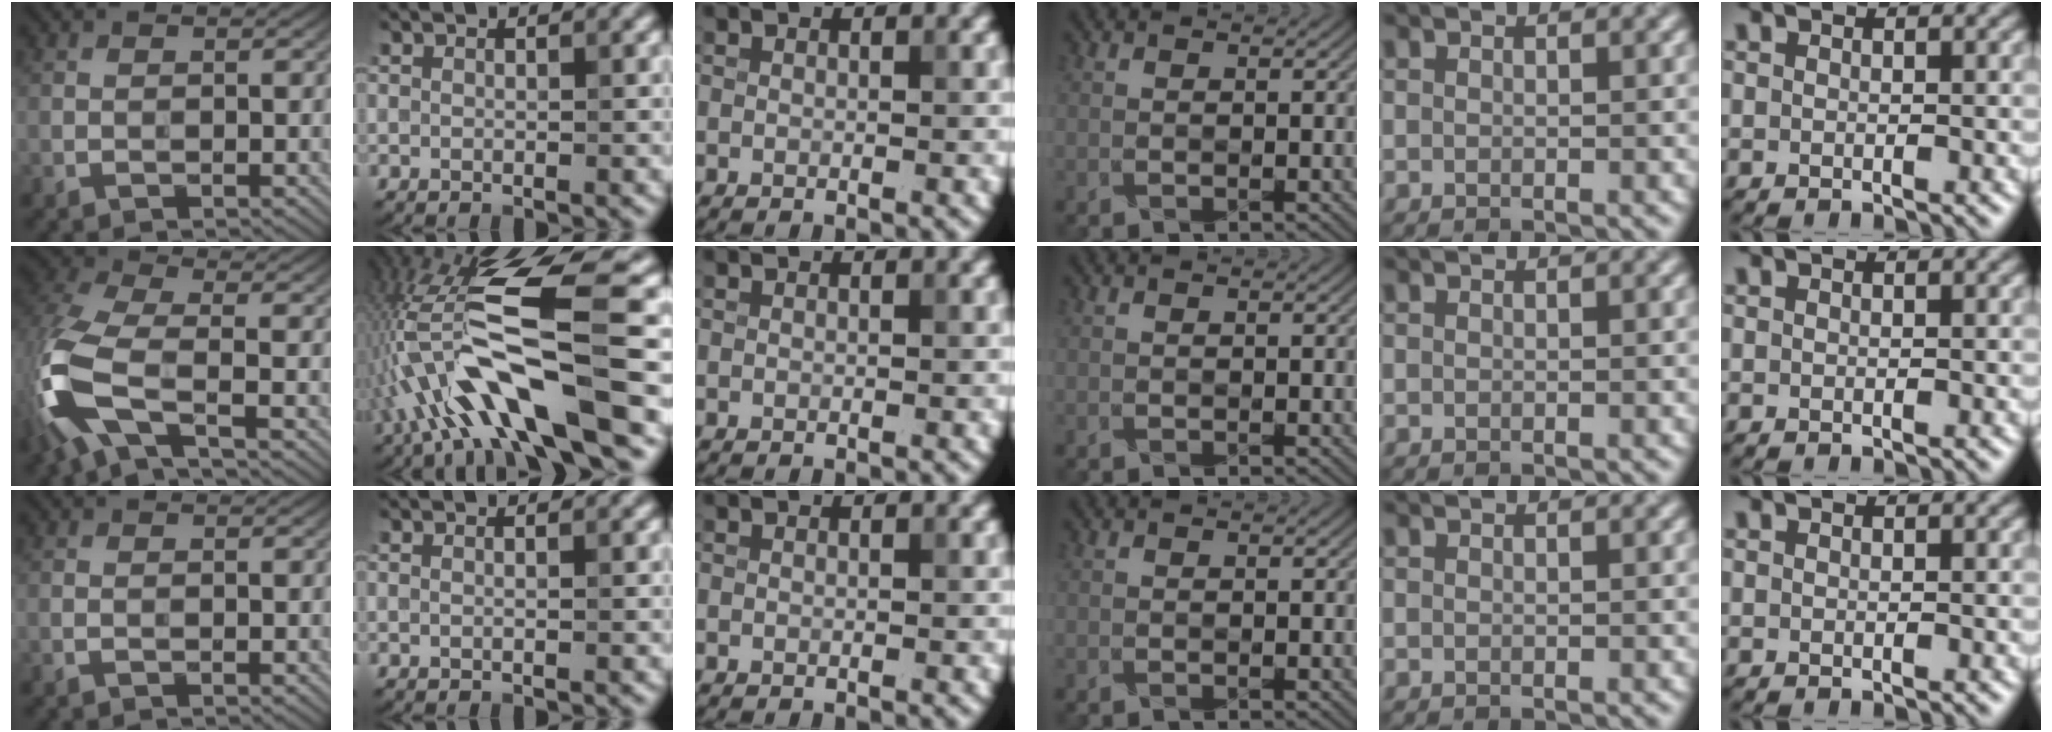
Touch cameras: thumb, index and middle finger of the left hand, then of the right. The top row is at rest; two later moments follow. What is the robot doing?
{"motion": "wrap", "object": "paper"}